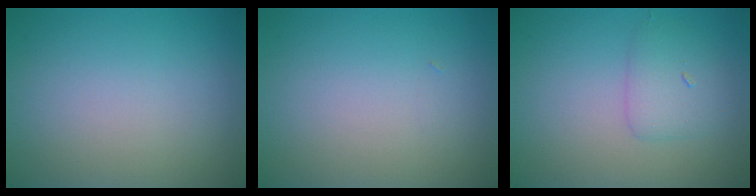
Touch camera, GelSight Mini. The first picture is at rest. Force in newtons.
{"total": 0.0}
{"total": 2.3, "press": 2.3, "slide": 0.1}